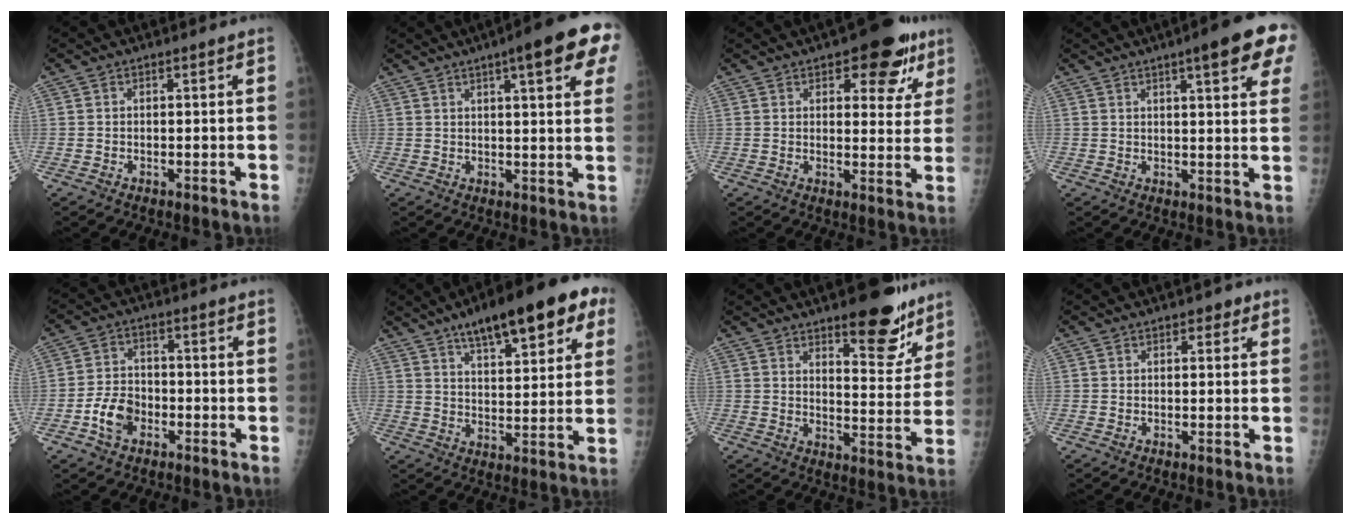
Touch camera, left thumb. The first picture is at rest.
{"total": 14.6, "force": [7.1, 3.0, 12.4], "torque": [-0.145, -0.007, 0.084]}
{"total": 12.1, "force": [6.6, 5.6, 8.4], "torque": [-0.055, -0.021, 0.079]}
{"total": 12.8, "force": [6.6, 2.5, 10.7], "torque": [-0.113, -0.016, 0.076]}
{"total": 6.8, "force": [-3.1, 4.7, 3.7], "torque": [-0.057, 0.024, -0.060]}
{"total": 19.3, "force": [10.7, 6.4, 14.7], "torque": [-0.180, -0.014, 0.153]}
{"total": 13.0, "force": [8.9, 4.8, 8.1], "torque": [-0.063, -0.062, 0.129]}
{"total": 2.0, "force": [1.0, 1.3, 1.2], "torque": [0.001, 0.001, 0.008]}